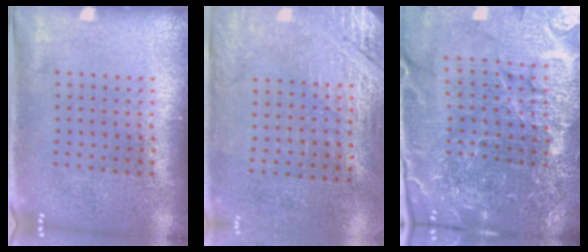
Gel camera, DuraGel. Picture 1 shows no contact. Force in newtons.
{"total": 2.7, "press": 2.4, "slide": 1.2}
{"total": 5.7, "press": 5.3, "slide": 2.1}